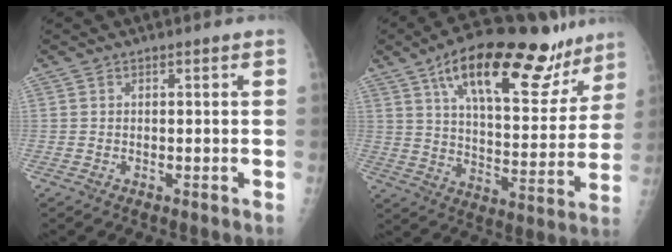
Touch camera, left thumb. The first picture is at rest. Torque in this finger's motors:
{"motor_torque": [0.49, 0.54, 1.57, -1.21, 0.40]}